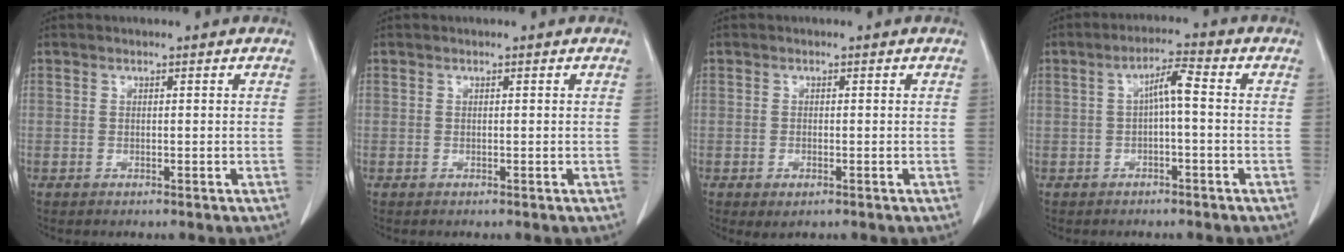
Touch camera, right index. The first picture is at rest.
{"total": 0.0}
{"total": 1.8, "force": [-0.9, 0.7, 1.4], "torque": [-0.022, -0.003, -0.006]}
{"total": 4.0, "force": [-0.1, 0.4, 4.0], "torque": [-0.069, 0.016, 0.000]}